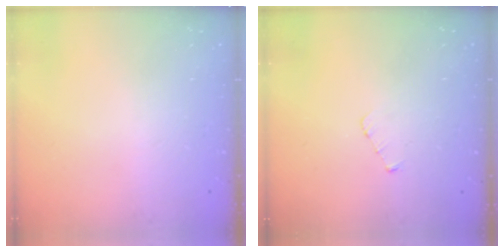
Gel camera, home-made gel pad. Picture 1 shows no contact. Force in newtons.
{"total": 2.5, "press": 2.5, "slide": 0.2}